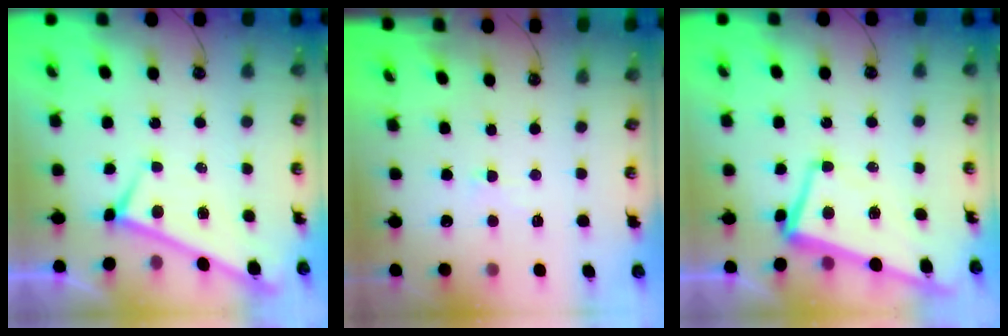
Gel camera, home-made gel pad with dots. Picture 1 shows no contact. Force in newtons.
{"total": 1.2, "press": 1.1, "slide": 0.5}
{"total": 2.2, "press": 1.4, "slide": 1.8}